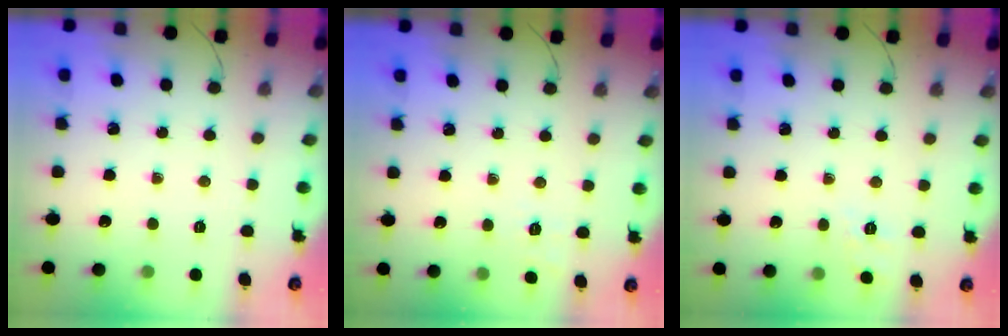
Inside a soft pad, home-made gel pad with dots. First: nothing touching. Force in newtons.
{"total": 2.1, "press": 1.2, "slide": 1.8}
{"total": 2.0, "press": 0.8, "slide": 1.9}